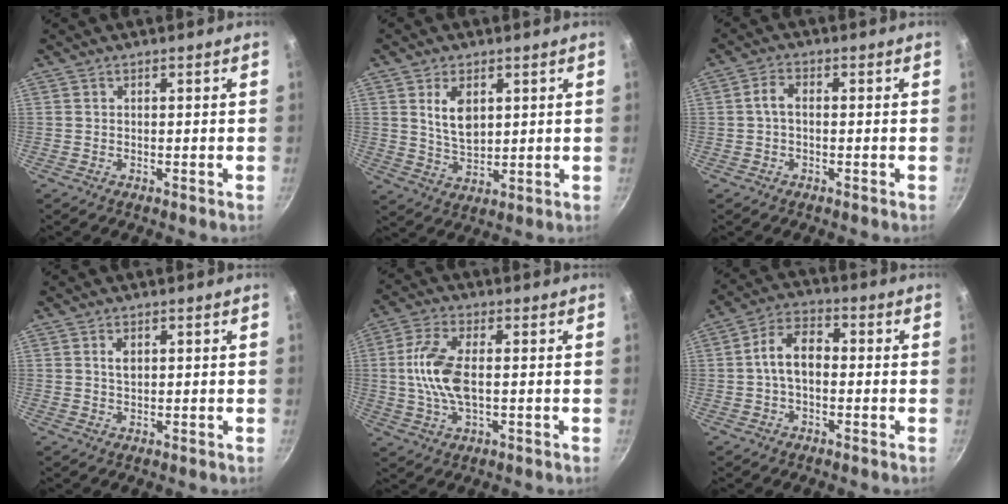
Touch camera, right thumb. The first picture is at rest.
{"total": 8.8, "force": [3.1, 5.1, 6.5], "torque": [-0.098, -0.023, 0.070]}
{"total": 3.1, "force": [-0.1, 1.8, 2.5], "torque": [-0.046, 0.013, -0.004]}
{"total": 2.1, "force": [0.8, 1.2, 1.5], "torque": [-0.023, -0.005, 0.015]}
{"total": 10.6, "force": [0.3, 4.9, 9.4], "torque": [-0.208, 0.002, 0.005]}
{"total": 8.2, "force": [-0.1, 5.1, 6.4], "torque": [-0.106, 0.027, -0.012]}